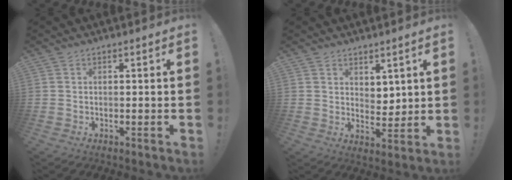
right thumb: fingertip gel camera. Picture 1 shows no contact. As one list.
[{"total": 5.3, "force": [3.7, 3.5, 1.4], "torque": [-0.008, -0.038, 0.069]}]